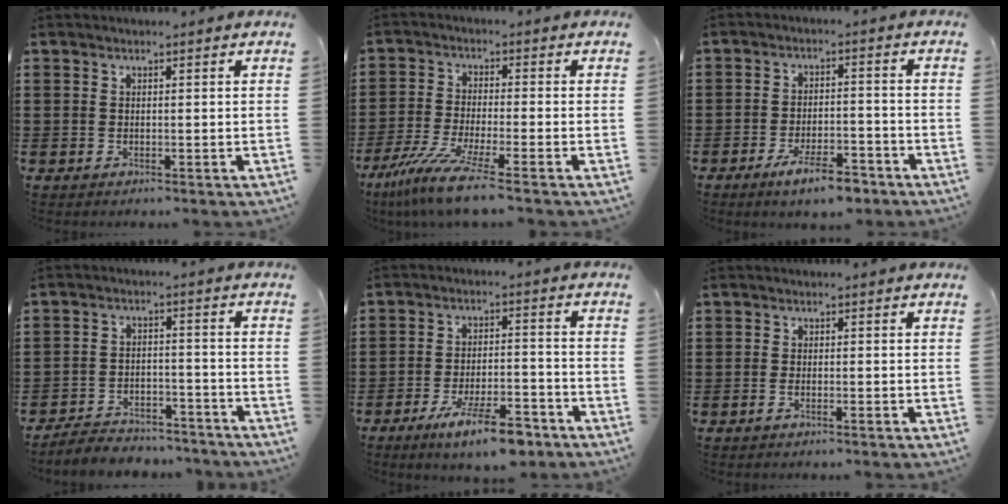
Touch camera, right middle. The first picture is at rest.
{"total": 7.9, "force": [-6.0, 0.1, 5.1], "torque": [-0.122, -0.025, -0.117]}
{"total": 6.6, "force": [-5.2, 1.5, 3.9], "torque": [-0.072, 0.001, -0.094]}
{"total": 4.8, "force": [-4.7, 0.7, 0.4], "torque": [-0.009, 0.008, -0.096]}
{"total": 8.9, "force": [-6.7, 1.8, 5.6], "torque": [-0.102, 0.002, -0.121]}
{"total": 0.9, "force": [-0.6, 0.1, 0.7], "torque": [-0.015, -0.003, -0.010]}